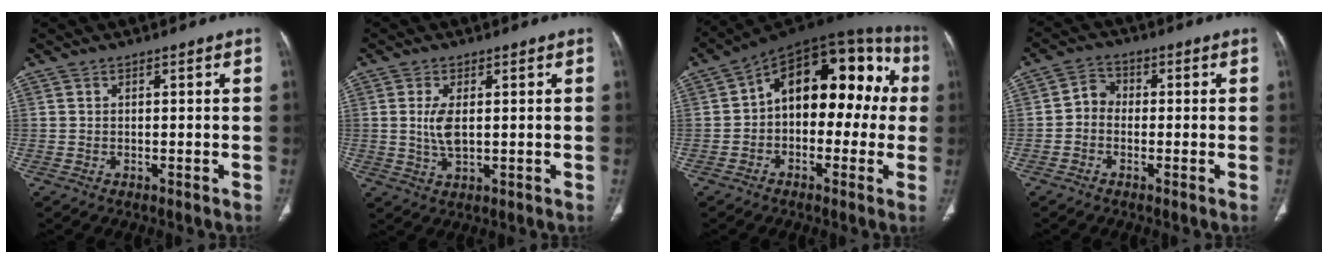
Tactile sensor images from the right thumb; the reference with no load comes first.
{"total": 4.6, "force": [0.4, 2.2, 4.1], "torque": [-0.090, -0.007, 0.013]}
{"total": 18.9, "force": [1.0, 11.4, 15.0], "torque": [-0.161, 0.056, -0.002]}
{"total": 3.8, "force": [-0.8, 3.2, 1.9], "torque": [-0.019, 0.014, -0.028]}